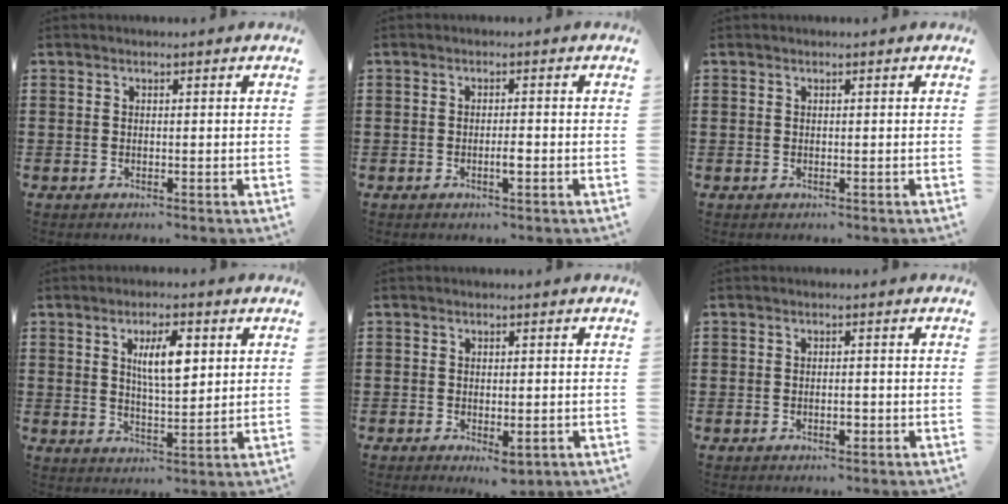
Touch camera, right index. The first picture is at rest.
{"total": 1.9, "force": [-0.7, 0.4, 1.8], "torque": [-0.031, 0.000, -0.013]}
{"total": 0.0}
{"total": 6.9, "force": [2.1, 2.3, 6.1], "torque": [-0.117, 0.004, 0.033]}
{"total": 2.0, "force": [-1.1, 1.0, 1.4], "torque": [-0.025, 0.000, -0.019]}
{"total": 1.6, "force": [-0.6, 0.7, 1.3], "torque": [-0.024, -0.001, -0.011]}